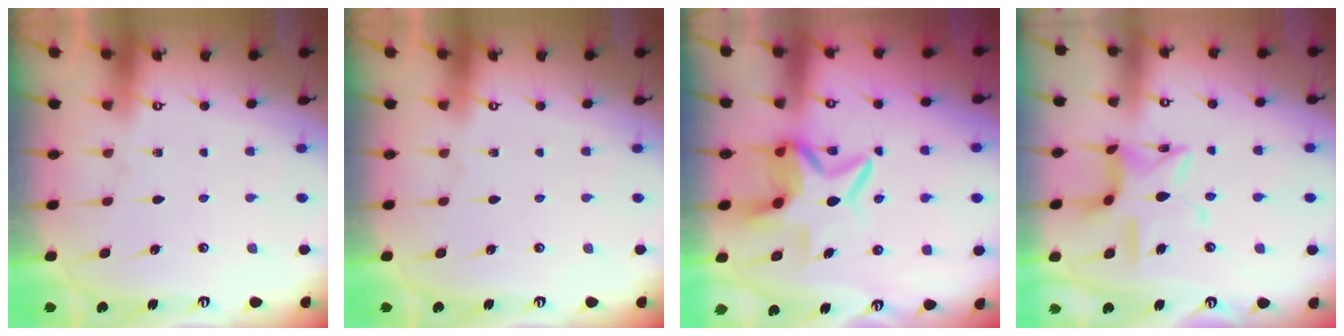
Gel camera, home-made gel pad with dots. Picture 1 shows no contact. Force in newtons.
{"total": 0.0}
{"total": 10.2, "press": 10.1, "slide": 1.5}
{"total": 11.2, "press": 11.1, "slide": 0.9}